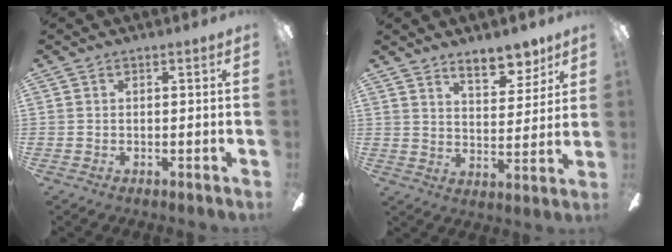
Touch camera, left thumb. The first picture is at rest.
{"total": 9.2, "force": [7.4, 3.6, 4.1], "torque": [-0.043, -0.043, 0.127]}